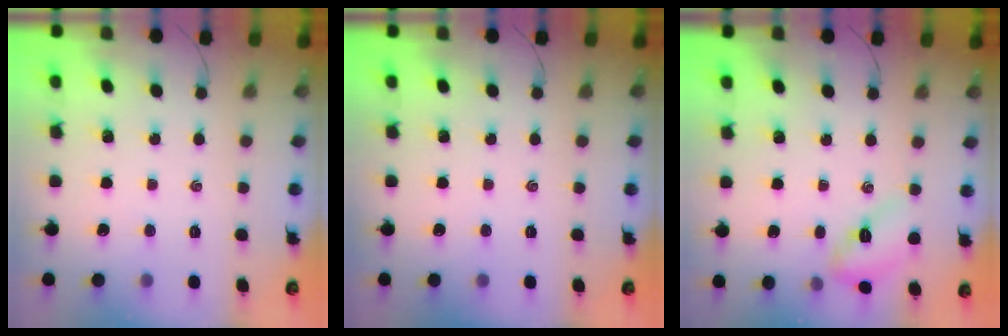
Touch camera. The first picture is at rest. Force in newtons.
{"total": 0.0}
{"total": 6.5, "press": 6.5, "slide": 0.1}